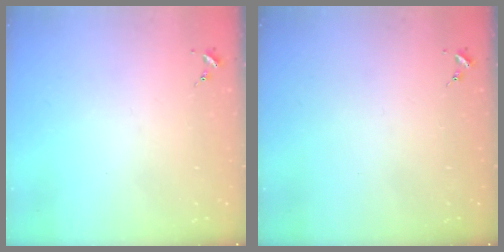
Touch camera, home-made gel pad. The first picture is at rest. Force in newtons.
{"total": 0.0}